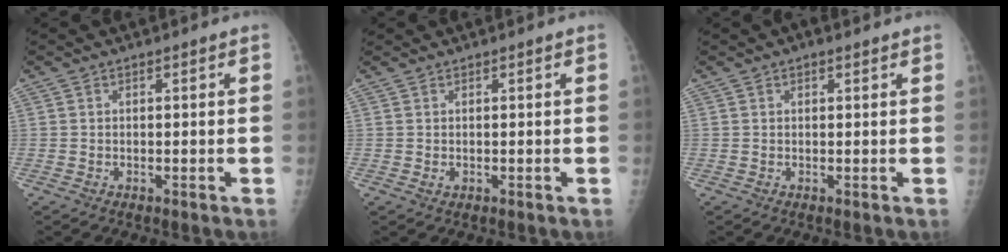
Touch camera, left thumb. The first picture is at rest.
{"total": 0.7, "force": [0.3, 0.6, 0.2], "torque": [0.003, 0.003, 0.005]}
{"total": 0.7, "force": [0.5, 0.3, 0.3], "torque": [-0.002, -0.001, 0.006]}